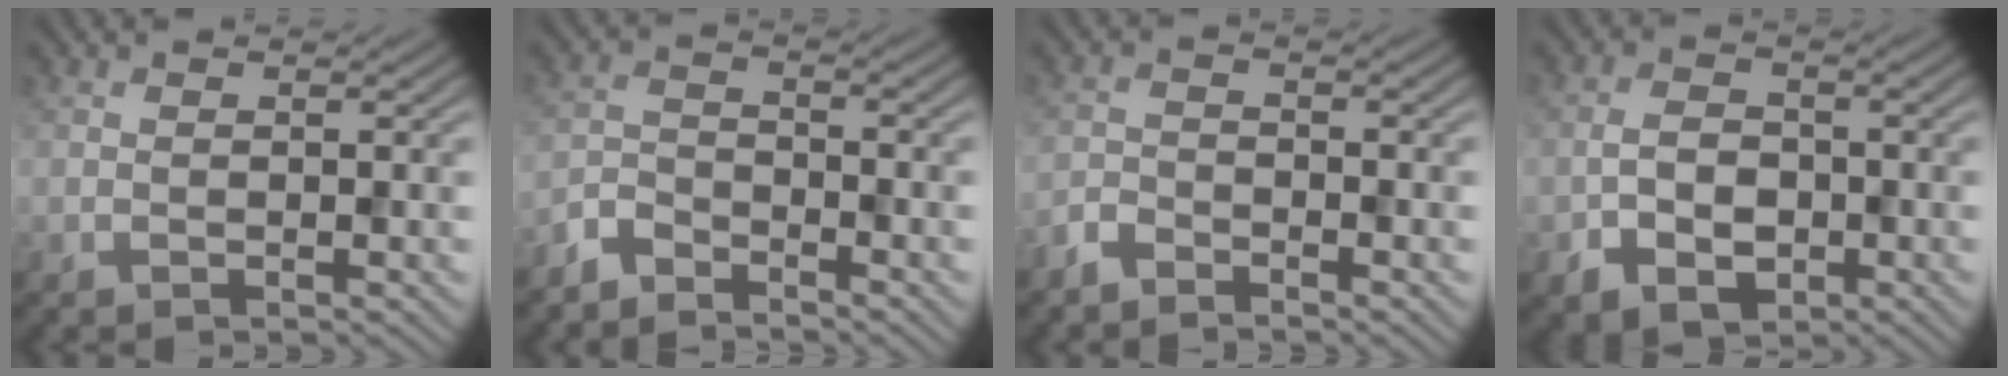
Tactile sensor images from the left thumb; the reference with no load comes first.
{"total": 3.6, "force": [-3.3, 1.1, 1.0], "torque": [-0.024, -0.004, -0.083]}
{"total": 2.4, "force": [-2.2, 0.7, 0.7], "torque": [-0.014, -0.003, -0.055]}
{"total": 4.7, "force": [-1.8, 3.2, 2.9], "torque": [-0.056, -0.004, -0.036]}